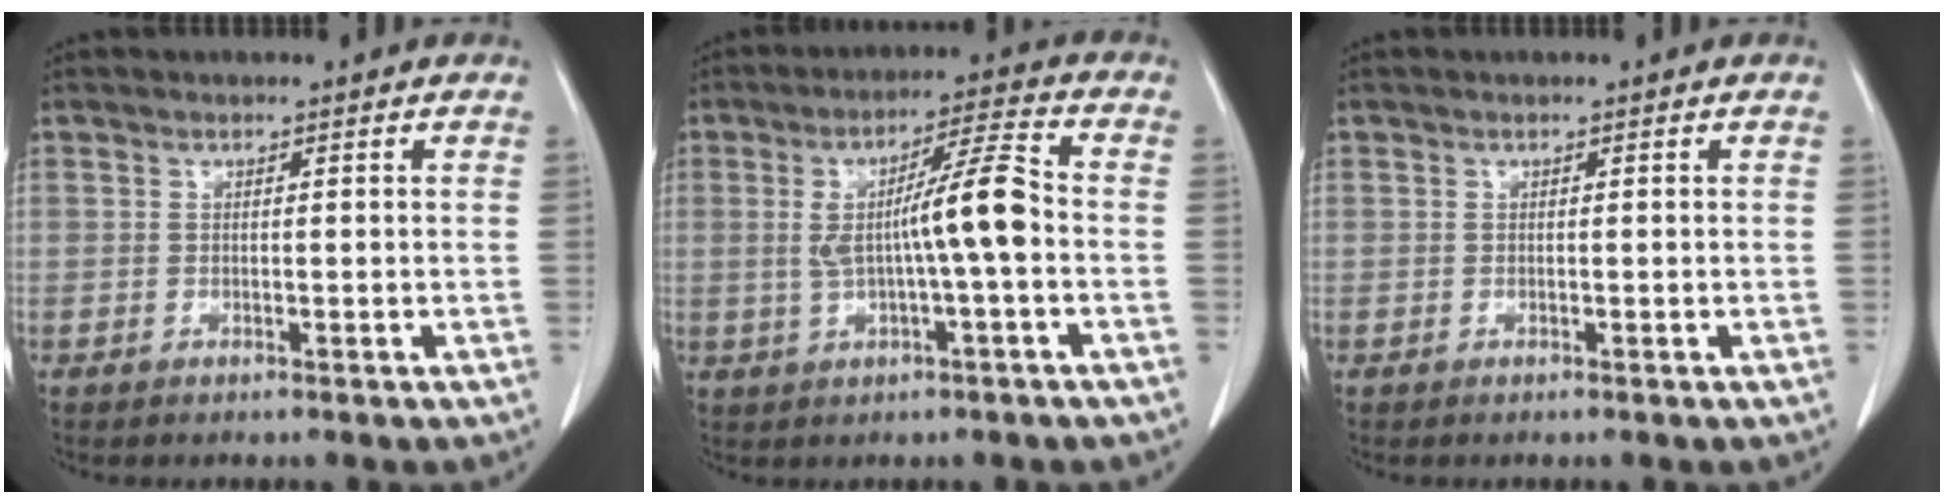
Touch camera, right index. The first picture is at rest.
{"total": 9.2, "force": [-0.4, 0.2, 9.2], "torque": [-0.158, 0.016, -0.009]}
{"total": 0.0}